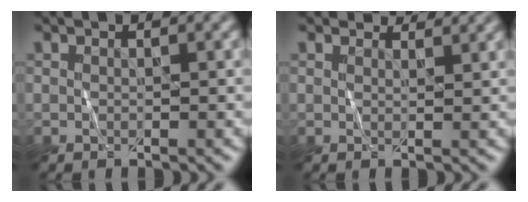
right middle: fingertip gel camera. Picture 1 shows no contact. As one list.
[{"total": 3.1, "force": [3.1, 0.3, 0.4], "torque": [-0.012, 0.006, 0.032]}]